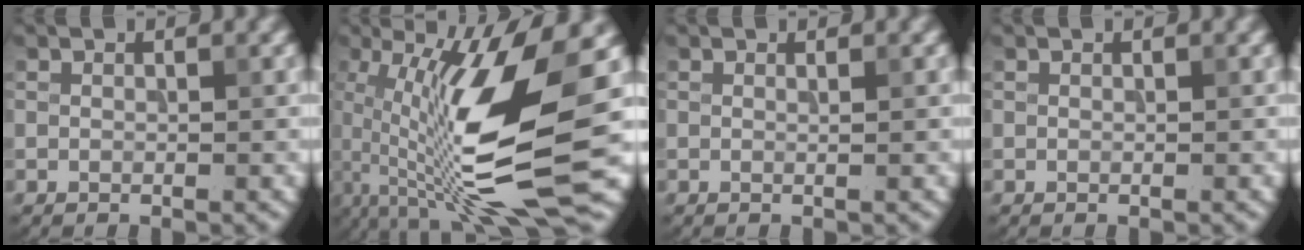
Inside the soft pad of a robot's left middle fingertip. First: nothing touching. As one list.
[{"total": 13.5, "force": [-1.2, 3.4, 13.0], "torque": [-0.240, -0.005, -0.020]}, {"total": 0.6, "force": [0.2, 0.2, 0.5], "torque": [0.000, -0.001, 0.000]}, {"total": 0.0}]